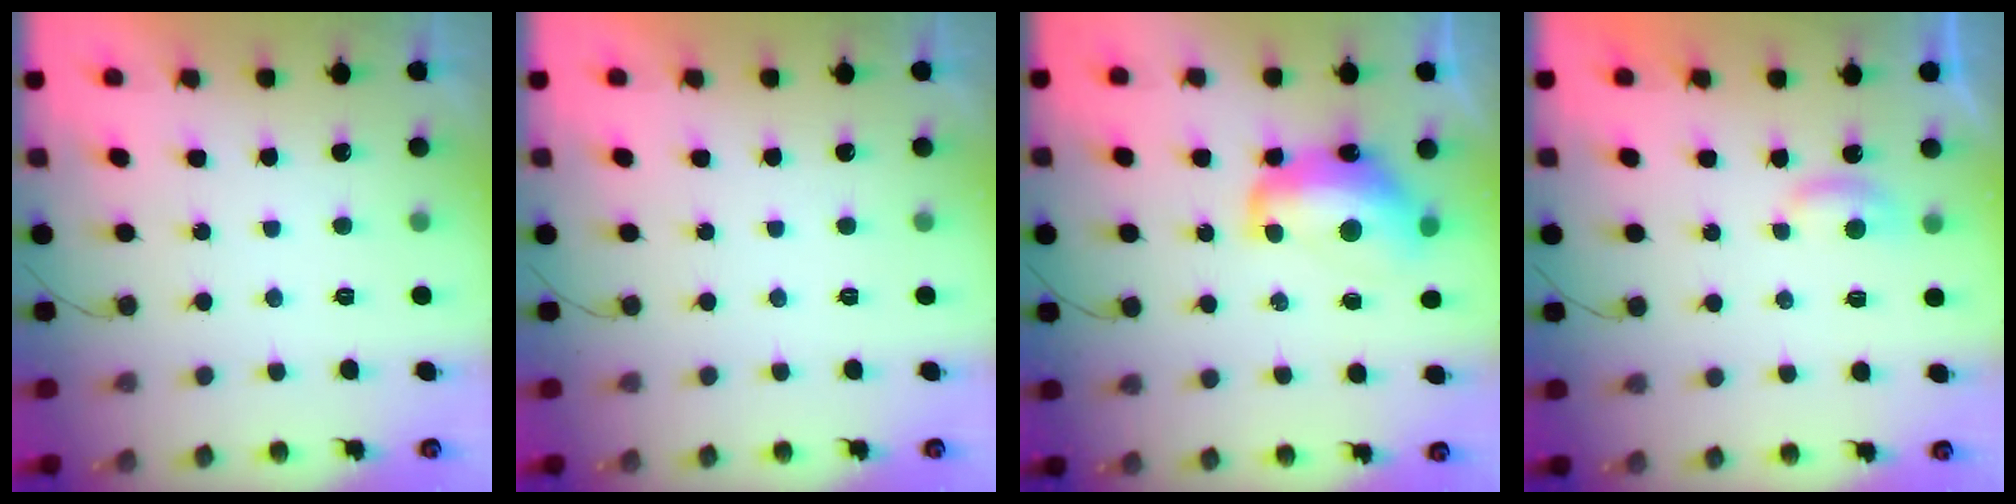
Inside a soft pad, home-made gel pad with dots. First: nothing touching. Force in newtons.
{"total": 0.0}
{"total": 13.4, "press": 13.4, "slide": 0.9}
{"total": 3.6, "press": 3.6, "slide": 0.4}